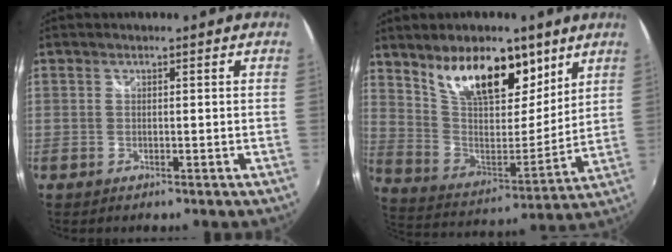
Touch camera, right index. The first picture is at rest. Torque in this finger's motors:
{"motor_torque": [1.16, 0.98, 0.36, 0.11]}